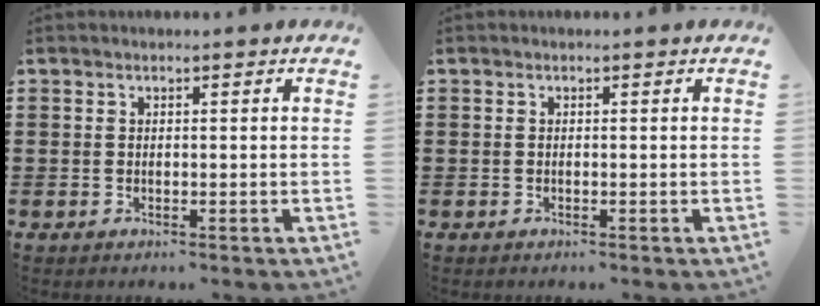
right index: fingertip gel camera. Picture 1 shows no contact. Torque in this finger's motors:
{"motor_torque": [0.68, 1.46, 0.02, 0.01]}